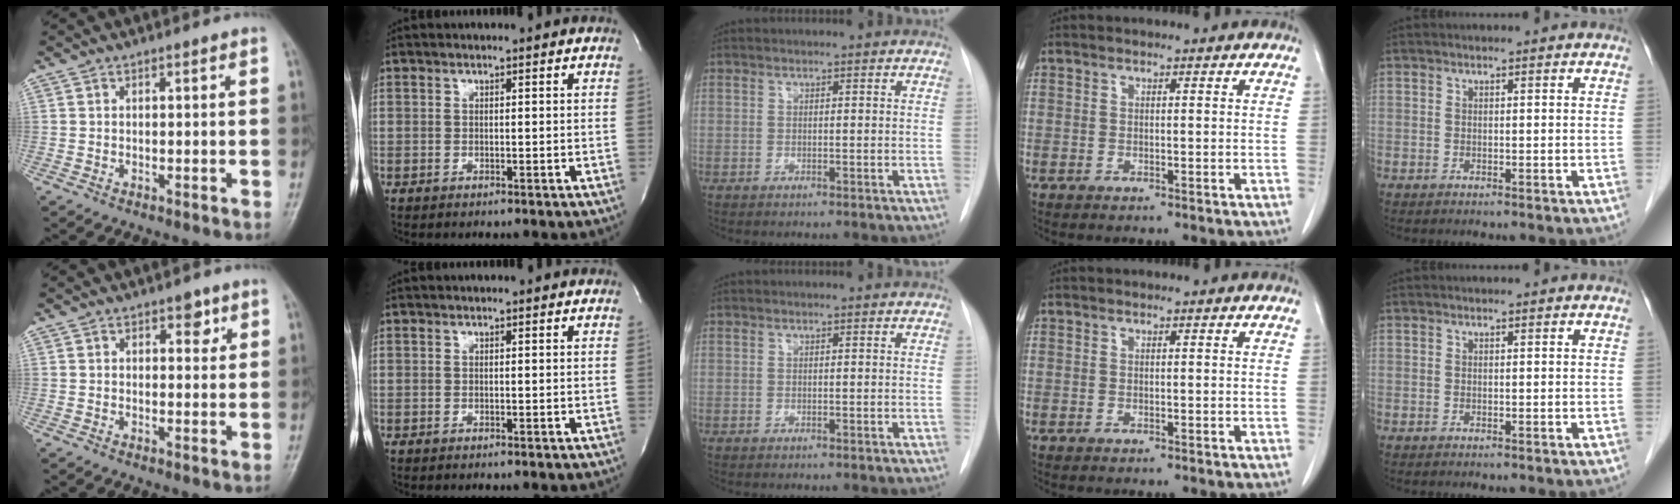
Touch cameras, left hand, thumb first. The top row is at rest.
{"thumb": {"total": 2.7, "force": [1.4, 1.7, 1.6], "torque": [0.001, -0.004, 0.016]}}